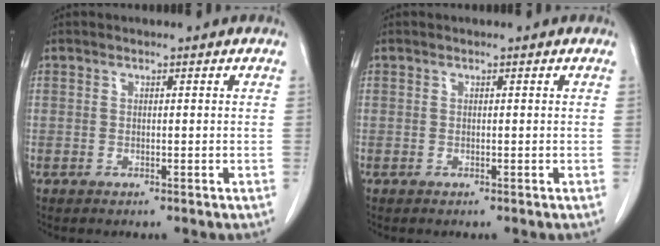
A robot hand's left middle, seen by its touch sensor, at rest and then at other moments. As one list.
[{"total": 0.0}]